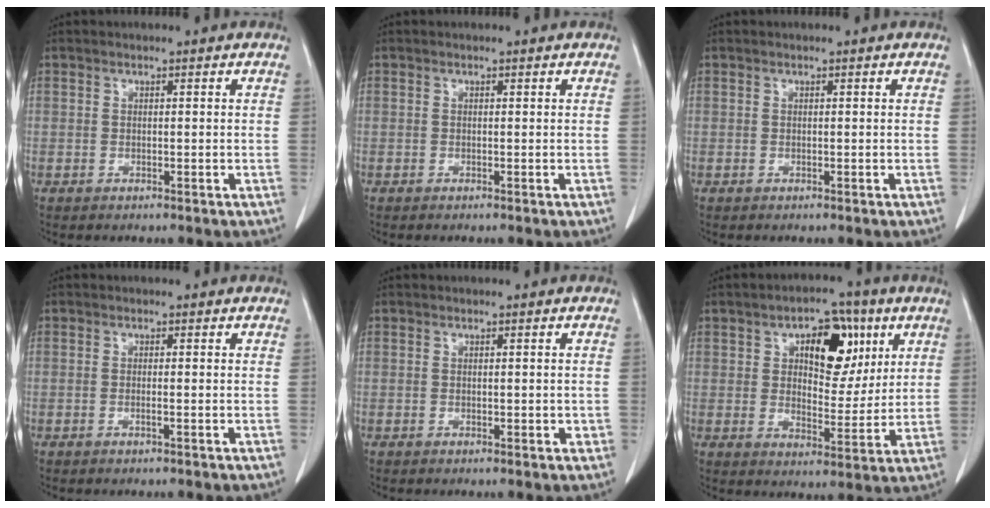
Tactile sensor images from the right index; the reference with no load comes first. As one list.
[{"total": 0.0}, {"total": 0.0}, {"total": 0.7, "force": [-0.3, -0.1, 0.6], "torque": [-0.016, 0.001, -0.002]}, {"total": 1.1, "force": [-0.1, 0.7, 0.9], "torque": [-0.014, 0.000, 0.004]}, {"total": 11.2, "force": [4.6, 5.8, 8.4], "torque": [-0.118, 0.020, 0.076]}]